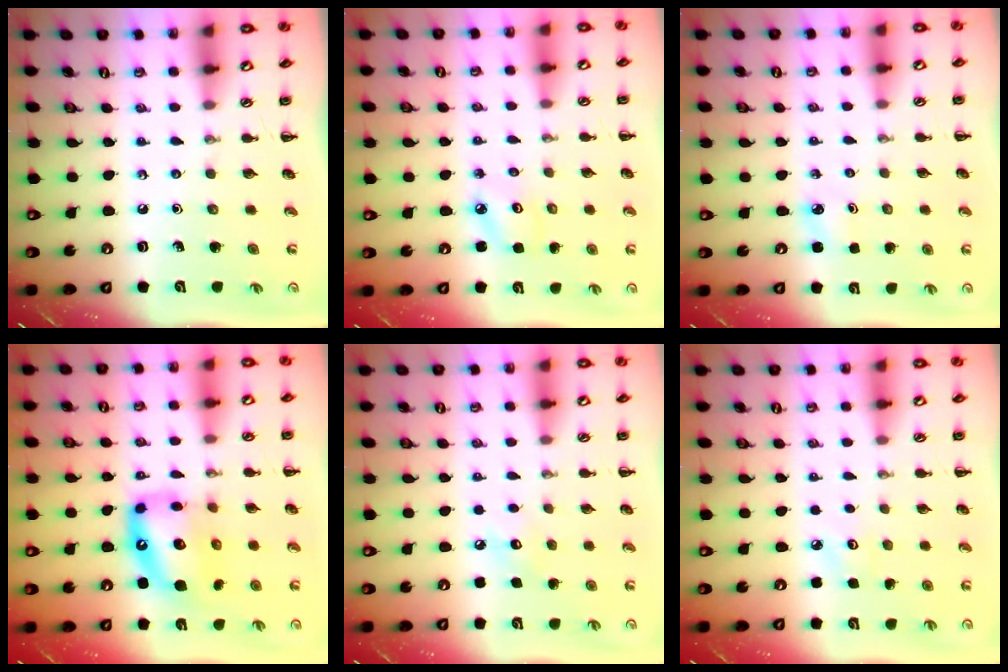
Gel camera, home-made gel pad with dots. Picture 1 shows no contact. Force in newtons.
{"total": 3.5, "press": 3.4, "slide": 0.5}
{"total": 3.0, "press": 2.8, "slide": 0.9}
{"total": 15.3, "press": 14.7, "slide": 4.4}
{"total": 5.2, "press": 4.9, "slide": 1.4}
{"total": 2.7, "press": 2.6, "slide": 0.7}